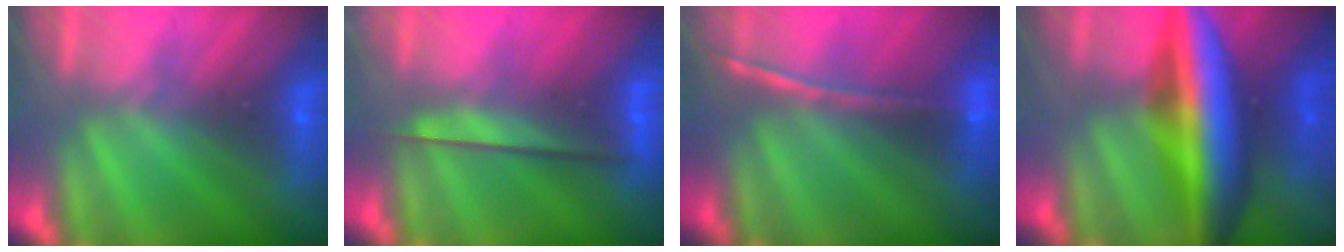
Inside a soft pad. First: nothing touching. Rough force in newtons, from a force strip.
{"total": 2.4}
{"total": 1.5}
{"total": 8.1}